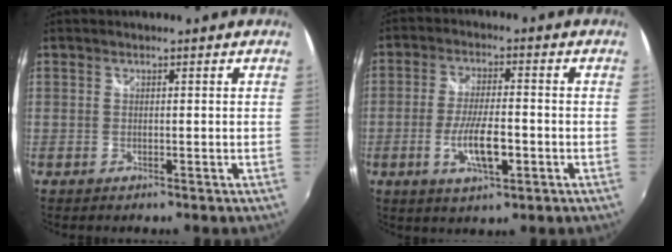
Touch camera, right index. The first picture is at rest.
{"total": 8.6, "force": [-2.8, 2.4, 7.8], "torque": [-0.152, -0.010, -0.048]}